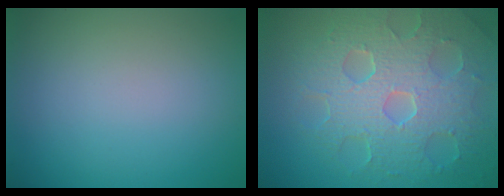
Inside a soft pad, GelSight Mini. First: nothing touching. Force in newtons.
{"total": 9.0, "press": 6.0, "slide": 6.6}